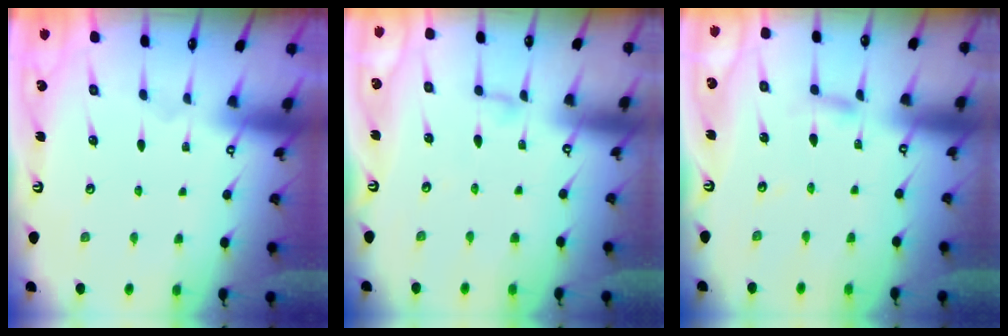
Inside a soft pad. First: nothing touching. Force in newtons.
{"total": 2.3, "press": 2.3, "slide": 0.2}
{"total": 2.8, "press": 2.8, "slide": 0.2}